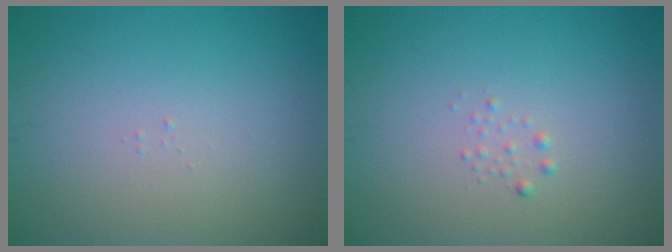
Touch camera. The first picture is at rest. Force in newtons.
{"total": 0.6, "press": 0.6, "slide": 0.0}